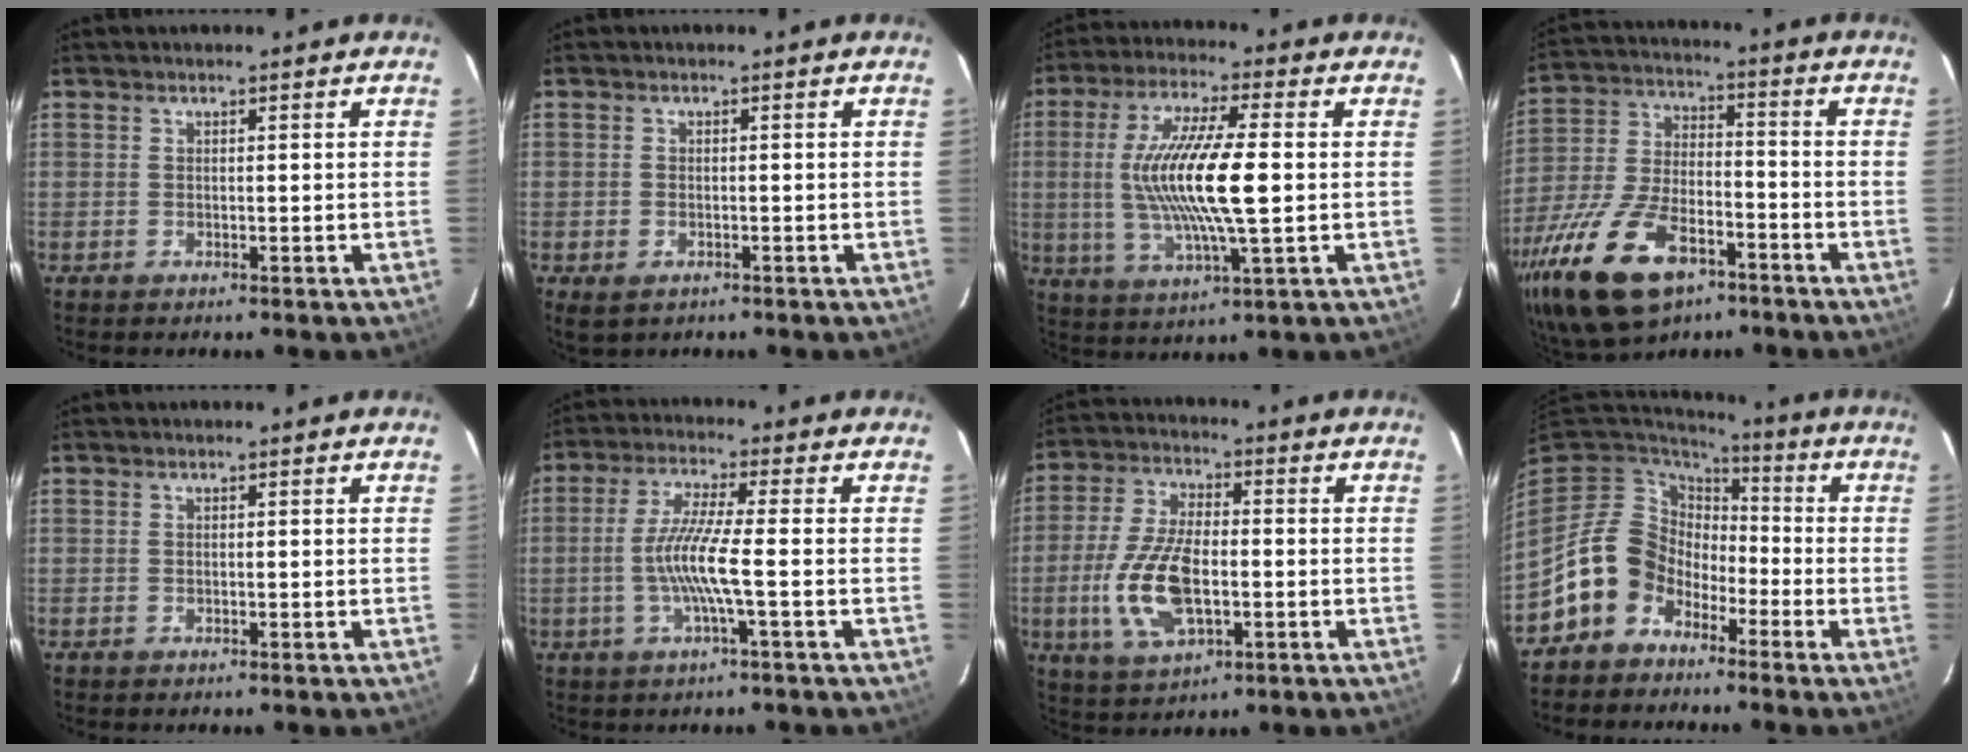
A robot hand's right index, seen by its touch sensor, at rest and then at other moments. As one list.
[{"total": 3.0, "force": [-1.4, 2.2, 1.5], "torque": [-0.030, -0.006, -0.019]}, {"total": 16.0, "force": [0.2, 2.7, 15.7], "torque": [-0.299, -0.005, 0.005]}, {"total": 23.4, "force": [-13.5, 11.6, 15.3], "torque": [-0.334, -0.029, -0.232]}, {"total": 0.0}, {"total": 7.8, "force": [-1.9, -0.7, 7.6], "torque": [-0.158, -0.004, -0.035]}, {"total": 0.0}, {"total": 11.8, "force": [-6.4, 9.4, 3.1], "torque": [-0.078, 0.029, -0.119]}]